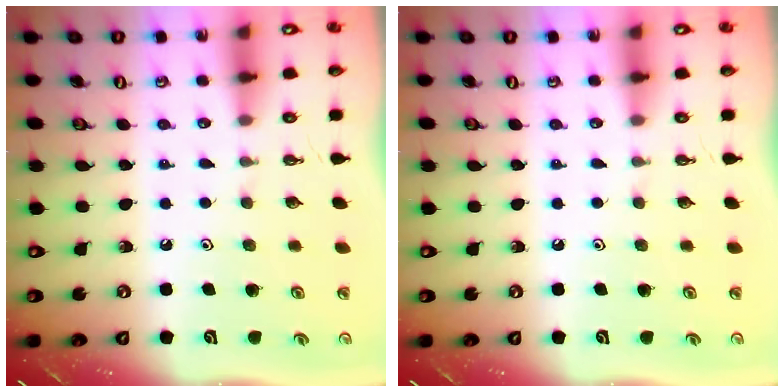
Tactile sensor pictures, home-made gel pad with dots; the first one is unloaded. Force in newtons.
{"total": 0.0}